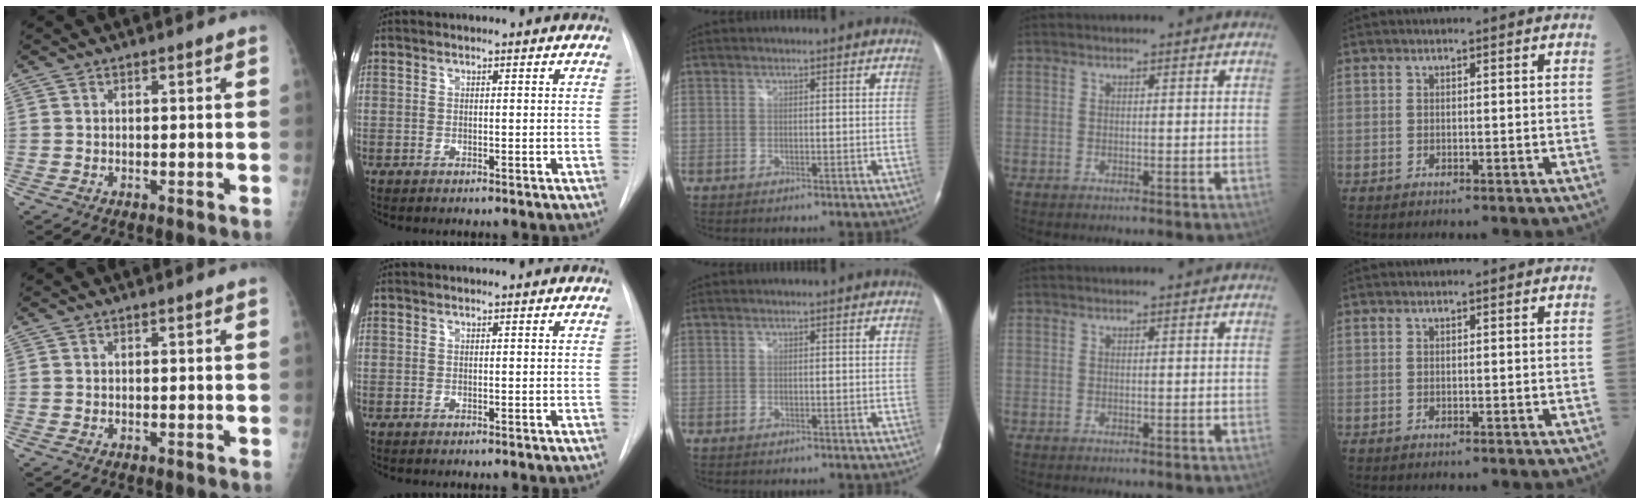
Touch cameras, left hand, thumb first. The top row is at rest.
{}